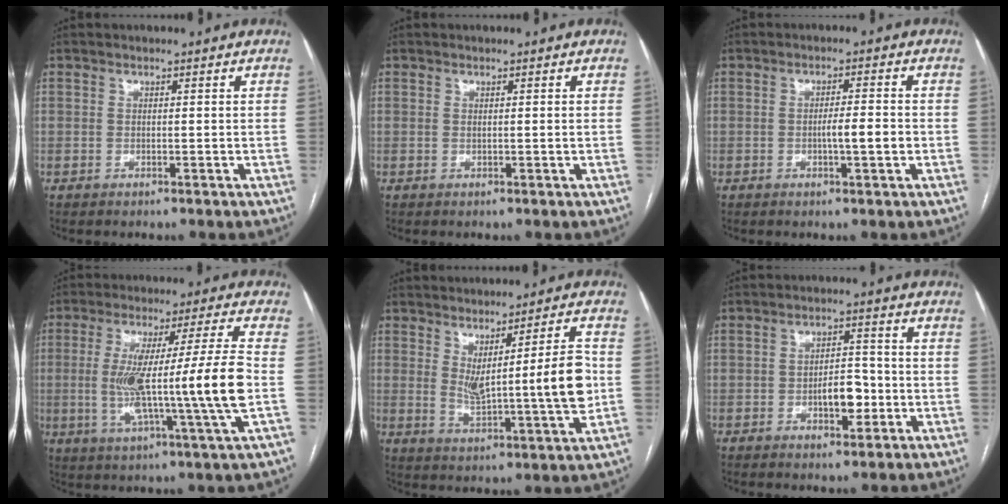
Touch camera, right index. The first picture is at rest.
{"total": 0.5, "force": [0.1, -0.1, 0.5], "torque": [-0.011, -0.002, 0.003]}
{"total": 3.8, "force": [-0.8, 0.2, 3.7], "torque": [-0.061, -0.001, -0.012]}
{"total": 16.3, "force": [-1.4, -1.1, 16.2], "torque": [-0.290, -0.003, -0.030]}
{"total": 10.5, "force": [1.3, 0.6, 10.5], "torque": [-0.158, -0.007, 0.026]}
{"total": 5.4, "force": [-1.6, 2.4, 4.5], "torque": [-0.069, 0.009, -0.020]}